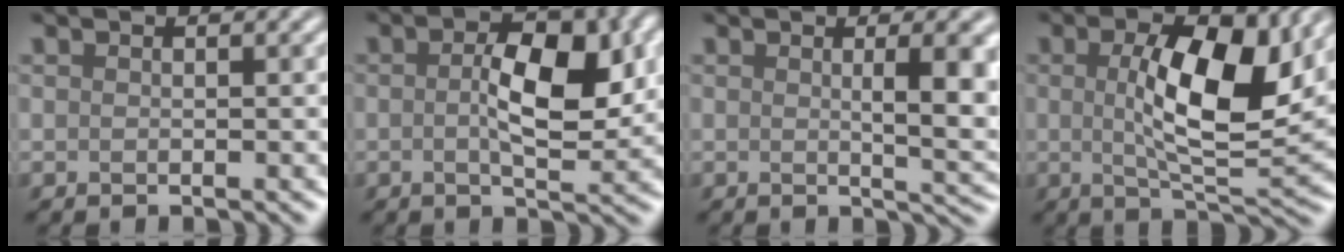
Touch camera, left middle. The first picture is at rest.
{"total": 5.9, "force": [0.4, 2.4, 5.4], "torque": [-0.087, 0.002, 0.005]}
{"total": 5.6, "force": [0.7, 1.4, 5.4], "torque": [-0.063, 0.000, 0.012]}
{"total": 9.4, "force": [1.5, 3.3, 8.6], "torque": [-0.138, -0.003, 0.028]}